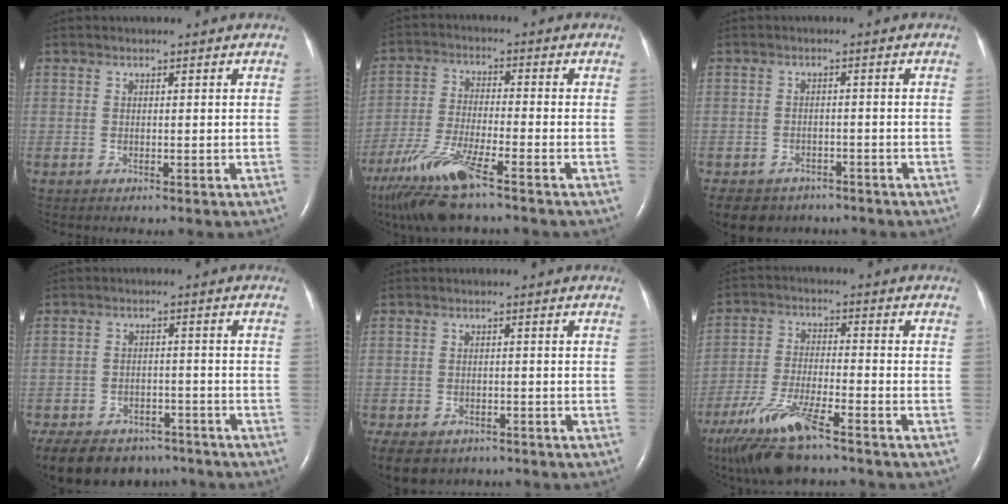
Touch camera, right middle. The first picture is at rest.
{"total": 11.5, "force": [-8.1, 0.9, 8.2], "torque": [-0.170, -0.033, -0.149]}
{"total": 8.1, "force": [-6.1, 4.9, 1.8], "torque": [-0.035, -0.003, -0.084]}
{"total": 17.9, "force": [-13.5, 9.6, 6.6], "torque": [-0.183, -0.013, -0.182]}
{"total": 18.5, "force": [-11.1, 12.8, 7.4], "torque": [-0.254, -0.022, -0.146]}
{"total": 11.8, "force": [-8.4, 1.7, 8.2], "torque": [-0.167, -0.030, -0.150]}